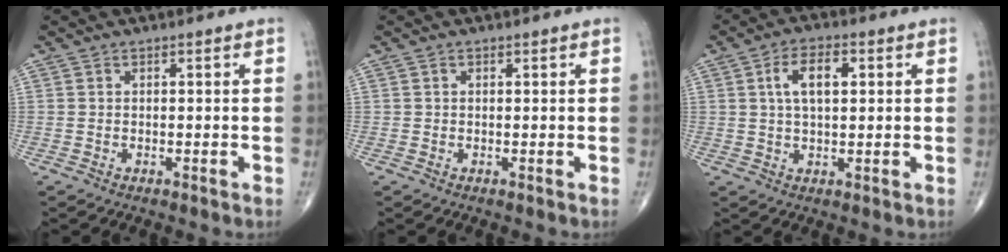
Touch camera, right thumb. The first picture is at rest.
{"total": 0.0}
{"total": 6.9, "force": [1.7, 3.4, 5.7], "torque": [-0.099, 0.005, 0.029]}